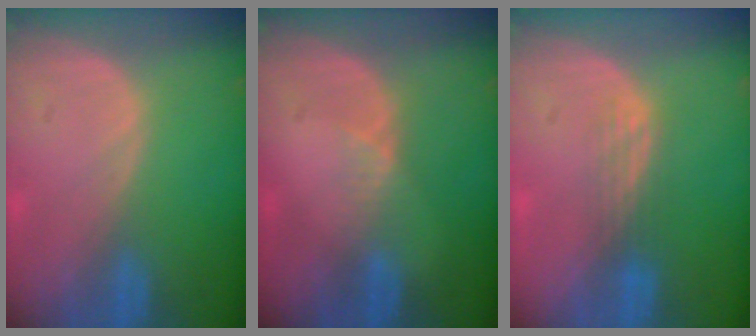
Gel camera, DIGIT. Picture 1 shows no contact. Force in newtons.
{"total": 2.0, "press": 1.6, "slide": 1.3}
{"total": 2.9, "press": 2.5, "slide": 1.5}